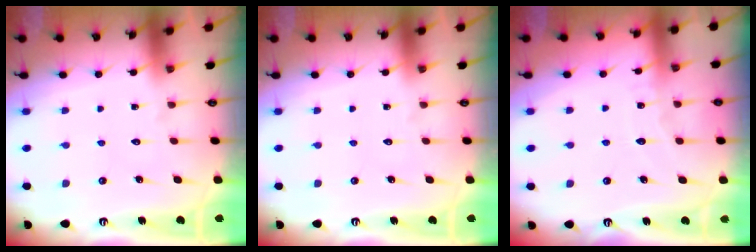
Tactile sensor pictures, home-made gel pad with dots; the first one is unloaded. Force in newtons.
{"total": 0.0}
{"total": 4.0, "press": 4.0, "slide": 0.4}